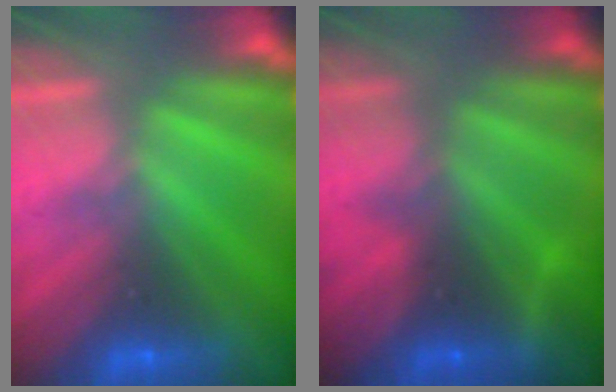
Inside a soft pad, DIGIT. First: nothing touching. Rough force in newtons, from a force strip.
{"total": 7.6}